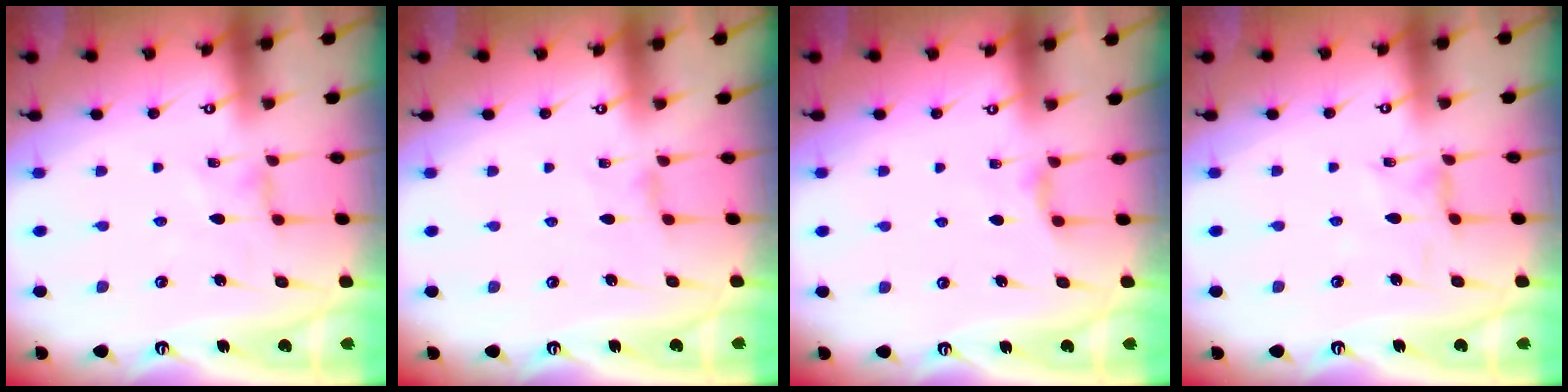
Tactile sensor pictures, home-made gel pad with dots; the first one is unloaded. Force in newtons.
{"total": 0.8, "press": 0.7, "slide": 0.3}
{"total": 3.3, "press": 3.2, "slide": 0.6}
{"total": 1.9, "press": 1.9, "slide": 0.1}